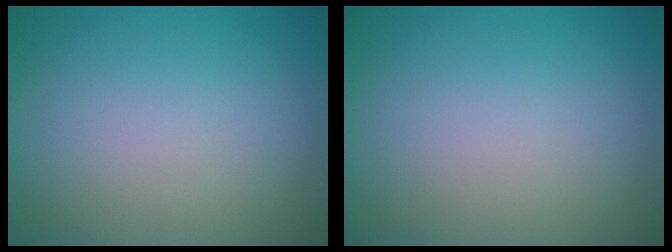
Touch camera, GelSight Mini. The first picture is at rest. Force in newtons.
{"total": 0.0}